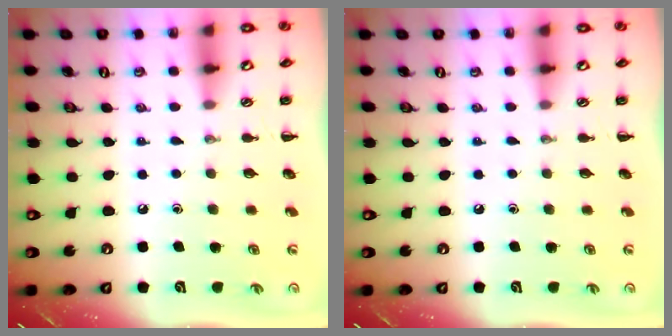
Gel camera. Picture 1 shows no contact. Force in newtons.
{"total": 0.0}